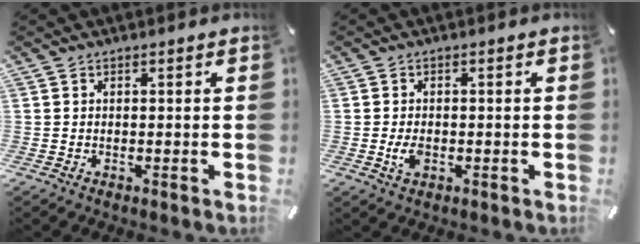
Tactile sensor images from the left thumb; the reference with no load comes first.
{"total": 3.2, "force": [-0.8, 1.9, 2.5], "torque": [-0.064, -0.004, -0.017]}